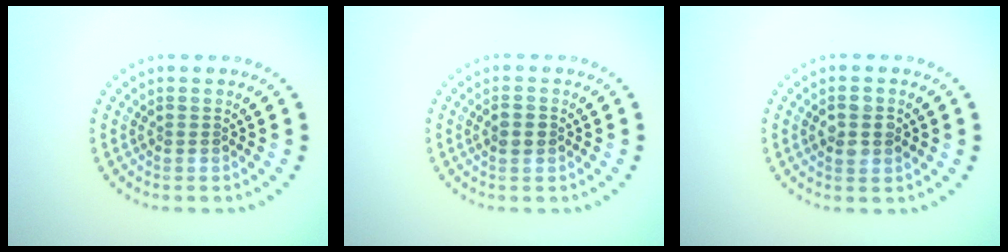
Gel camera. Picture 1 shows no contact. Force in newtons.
{"total": 1.2, "press": 1.2, "slide": 0.2}
{"total": 2.7, "press": 2.7, "slide": 0.1}